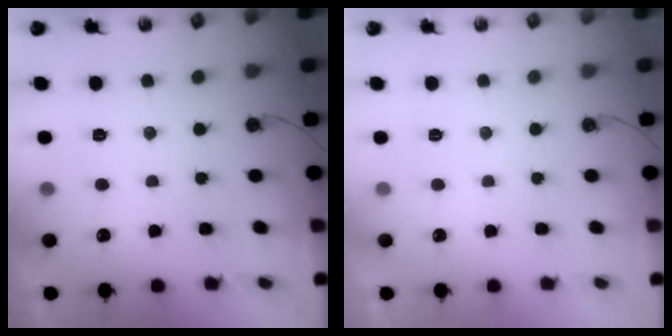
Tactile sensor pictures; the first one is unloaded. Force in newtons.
{"total": 0.0}